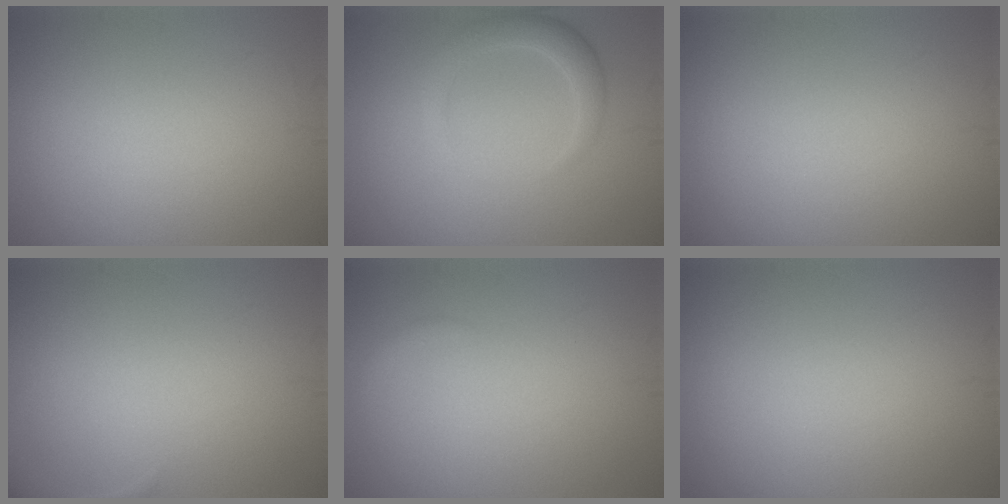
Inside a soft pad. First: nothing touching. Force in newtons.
{"total": 2.5, "press": 2.5, "slide": 0.2}
{"total": 0.0}
{"total": 1.7, "press": 1.7, "slide": 0.2}
{"total": 0.5, "press": 0.5, "slide": 0.1}
{"total": 0.0}